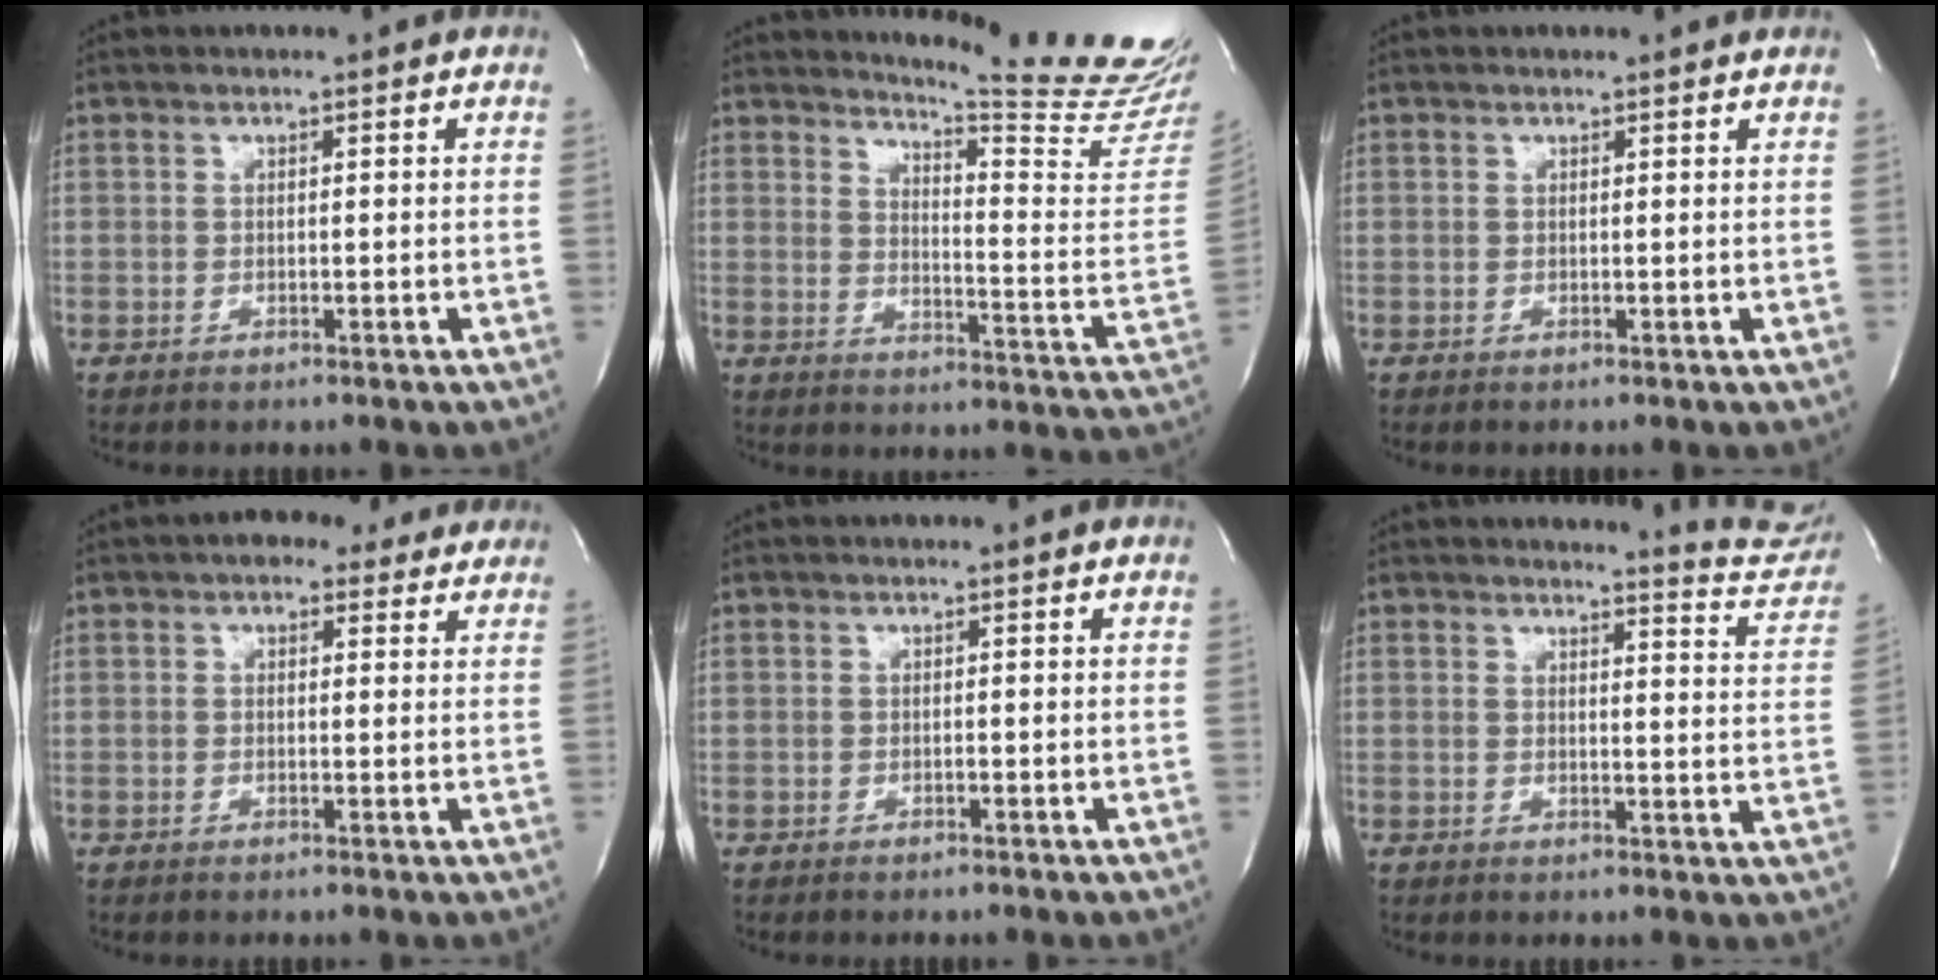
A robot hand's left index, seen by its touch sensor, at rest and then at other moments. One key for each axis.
{"total": 18.1, "fx": 17.2, "fy": -2.1, "fz": 5.1, "tx": -0.081, "ty": -0.158, "tz": 0.205}
{"total": 1.6, "fx": 1.6, "fy": 0.0, "fz": 0.1, "tx": -0.010, "ty": -0.004, "tz": 0.012}
{"total": 6.1, "fx": 4.7, "fy": 2.9, "fz": 2.5, "tx": -0.025, "ty": 0.025, "tz": 0.056}
{"total": 0.0}
{"total": 8.7, "fx": 8.7, "fy": 0.1, "fz": 0.4, "tx": 0.005, "ty": -0.075, "tz": 0.073}